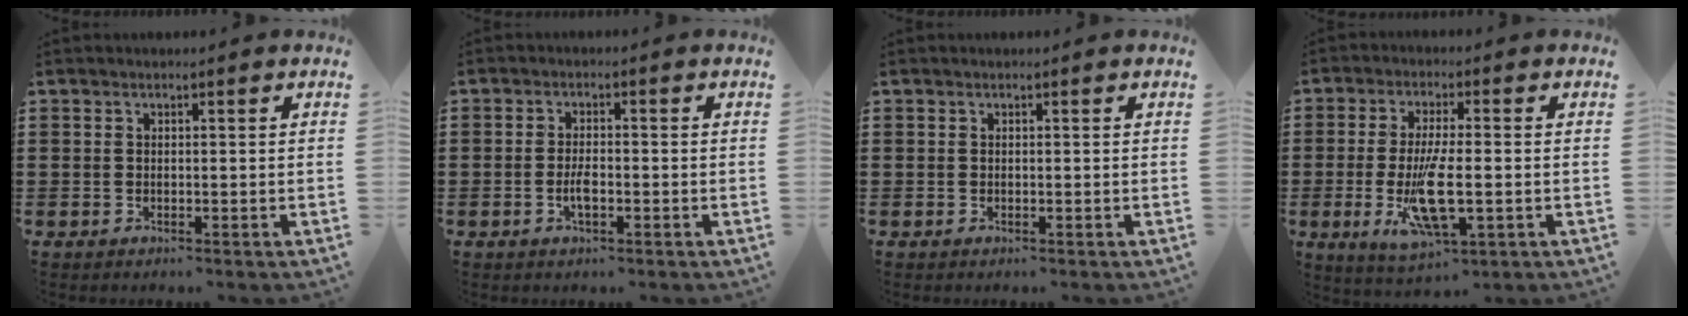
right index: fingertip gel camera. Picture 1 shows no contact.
{"total": 2.8, "force": [-0.9, 0.9, 2.5], "torque": [-0.052, -0.001, -0.019]}
{"total": 0.0}
{"total": 9.7, "force": [-2.1, 2.9, 9.0], "torque": [-0.186, -0.018, -0.035]}